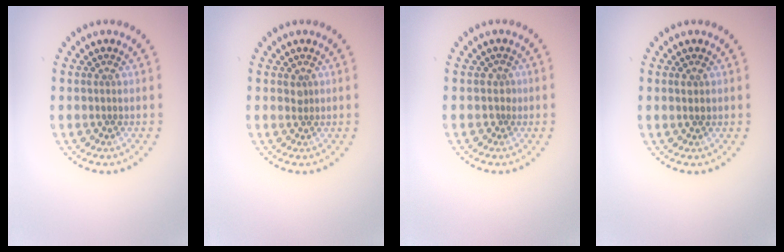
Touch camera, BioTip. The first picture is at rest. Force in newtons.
{"total": 0.8, "press": 0.5, "slide": 0.6}
{"total": 1.0, "press": 0.5, "slide": 0.8}
{"total": 1.0, "press": 1.0, "slide": 0.1}